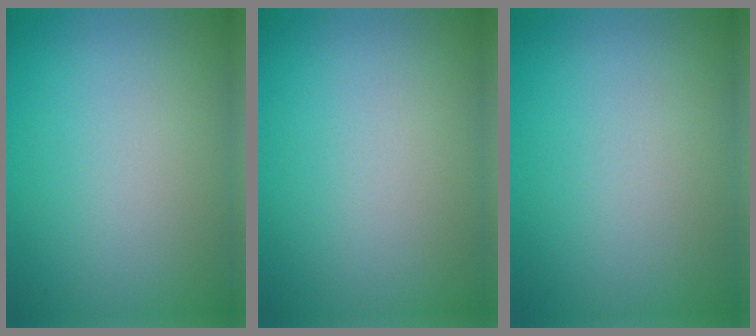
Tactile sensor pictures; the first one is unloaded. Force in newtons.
{"total": 0.0}
{"total": 0.0}